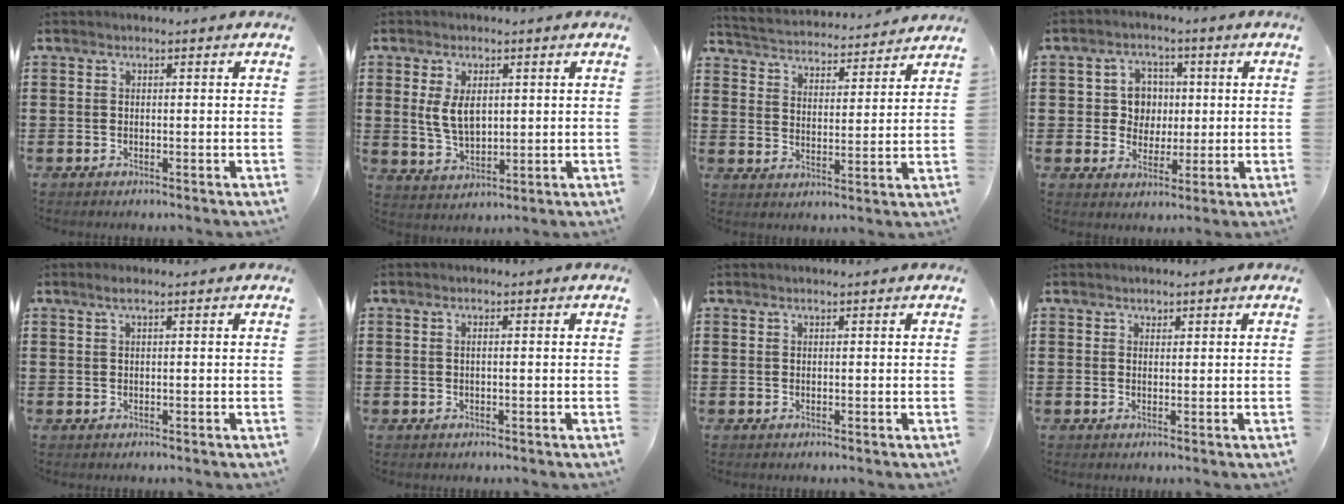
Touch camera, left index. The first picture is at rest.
{"total": 5.1, "force": [1.2, 2.9, 4.0], "torque": [-0.084, 0.001, 0.018]}
{"total": 3.8, "force": [3.8, -0.1, -0.2], "torque": [-0.020, -0.032, 0.060]}
{"total": 5.8, "force": [0.8, 5.4, 2.2], "torque": [-0.058, 0.013, 0.012]}
{"total": 1.2, "force": [0.5, 0.0, 1.1], "torque": [-0.022, 0.000, 0.010]}
{"total": 0.7, "force": [0.0, 0.1, 0.7], "torque": [-0.013, -0.002, 0.001]}
{"total": 0.0}
{"total": 0.9, "force": [0.7, 0.5, 0.2], "torque": [0.003, -0.001, 0.013]}